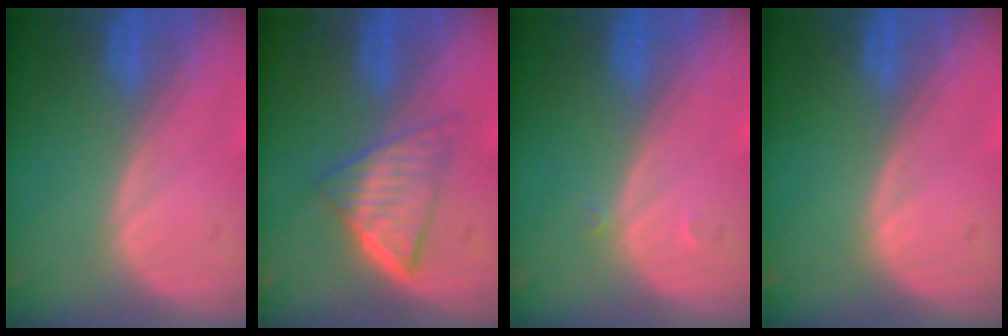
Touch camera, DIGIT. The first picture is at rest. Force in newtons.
{"total": 6.5, "press": 5.5, "slide": 3.5}
{"total": 0.7, "press": 0.5, "slide": 0.5}
{"total": 0.0}